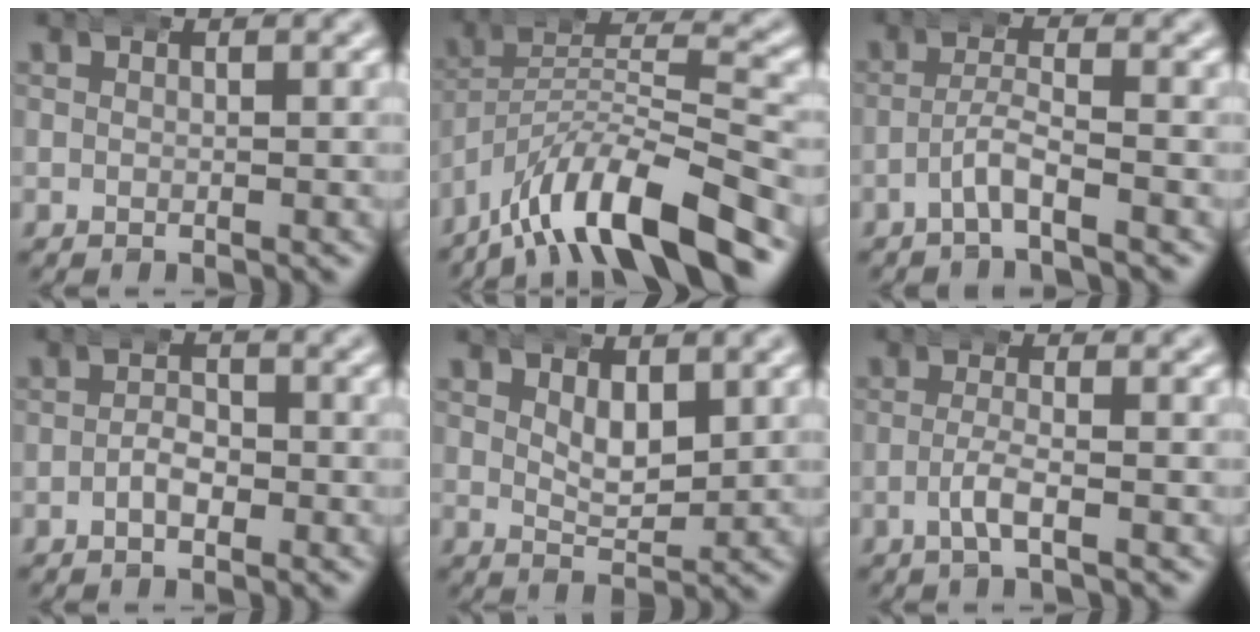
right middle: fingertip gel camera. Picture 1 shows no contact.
{"total": 9.9, "force": [-6.2, 4.1, 6.5], "torque": [-0.107, -0.020, -0.096]}
{"total": 2.6, "force": [-2.0, -0.1, 1.5], "torque": [-0.019, 0.009, -0.043]}
{"total": 2.2, "force": [-1.2, 1.1, 1.5], "torque": [-0.015, 0.000, -0.028]}
{"total": 3.0, "force": [1.6, 1.4, 2.2], "torque": [-0.036, -0.015, 0.032]}
{"total": 2.4, "force": [-1.2, 0.2, 2.1], "torque": [-0.037, -0.001, -0.023]}